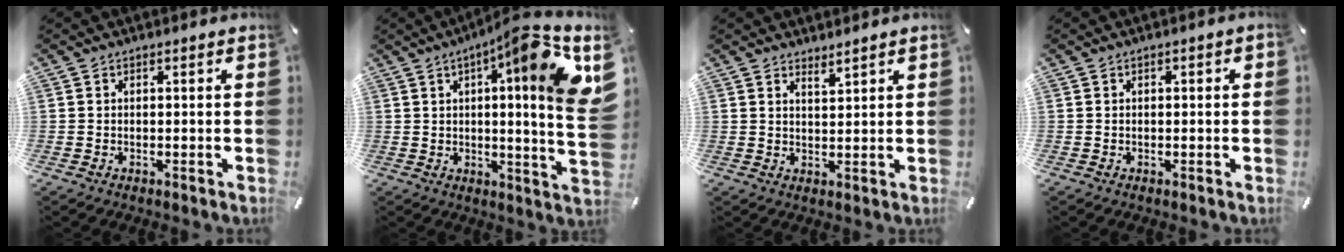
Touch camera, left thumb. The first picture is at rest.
{"total": 17.0, "force": [6.8, 1.9, 15.5], "torque": [-0.216, -0.054, 0.088]}
{"total": 2.4, "force": [2.4, 0.1, 0.2], "torque": [-0.007, -0.010, 0.045]}
{"total": 0.7, "force": [-0.2, 0.2, 0.6], "torque": [-0.011, 0.002, -0.005]}